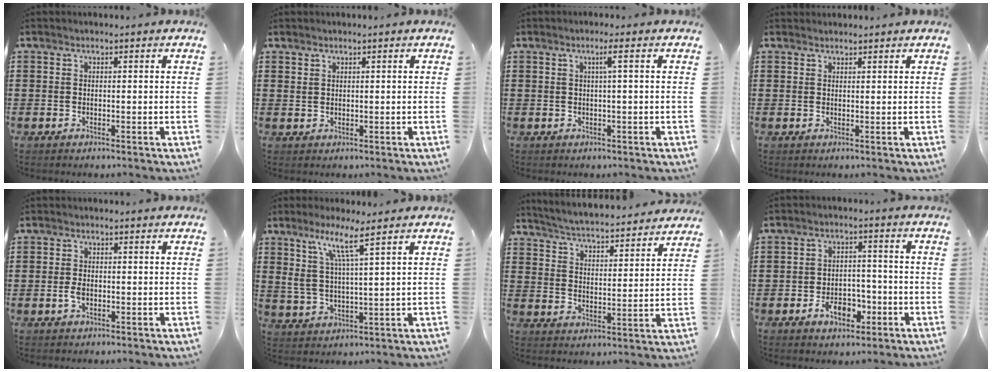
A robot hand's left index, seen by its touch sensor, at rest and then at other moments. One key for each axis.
{"total": 1.0, "fx": 0.9, "fy": 0.4, "fz": 0.2, "tx": -0.007, "ty": 0.001, "tz": 0.019}
{"total": 2.0, "fx": 0.7, "fy": -0.4, "fz": 1.8, "tx": -0.034, "ty": 0.003, "tz": 0.009}
{"total": 1.1, "fx": 1.1, "fy": 0.1, "fz": 0.0, "tx": -0.002, "ty": -0.001, "tz": 0.022}
{"total": 1.7, "fx": -0.5, "fy": 1.0, "fz": 1.3, "tx": -0.034, "ty": -0.002, "tz": -0.011}
{"total": 6.9, "fx": 4.3, "fy": 0.5, "fz": 5.4, "tx": -0.120, "ty": -0.004, "tz": 0.073}
{"total": 4.4, "fx": 4.3, "fy": -0.4, "fz": 0.6, "tx": -0.036, "ty": -0.038, "tz": 0.069}
{"total": 5.9, "fx": -2.8, "fy": 3.5, "fz": 3.7, "tx": -0.059, "ty": 0.008, "tz": -0.052}